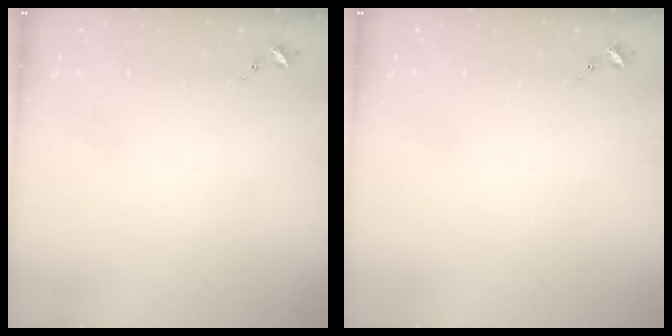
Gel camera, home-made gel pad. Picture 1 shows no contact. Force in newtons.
{"total": 0.0}